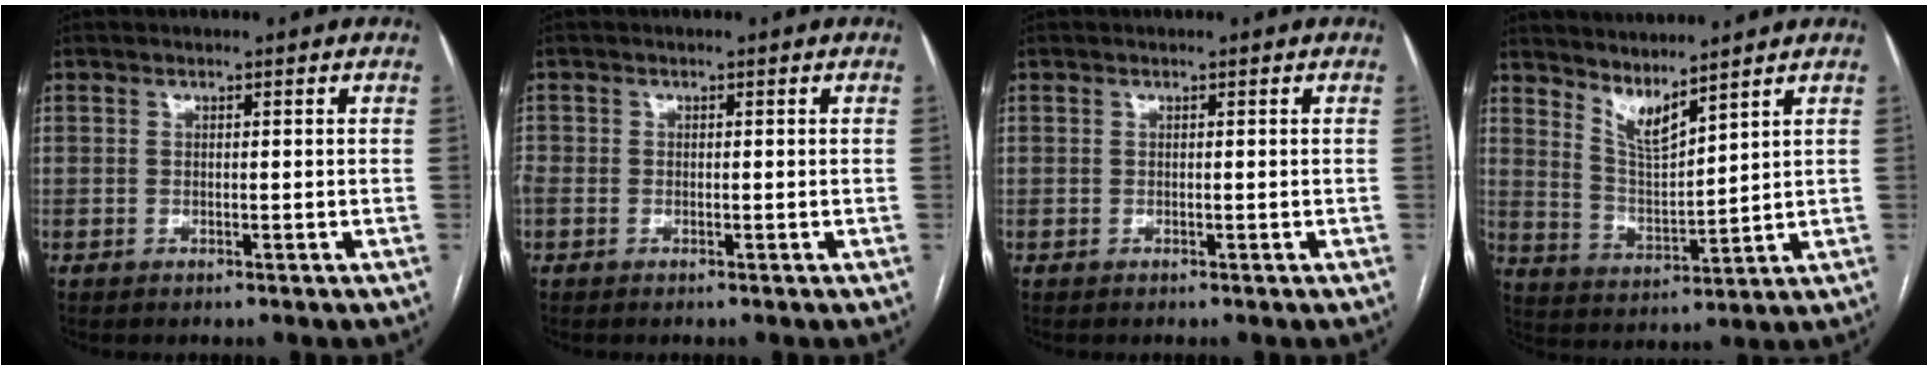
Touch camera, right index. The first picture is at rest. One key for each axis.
{"total": 1.6, "fx": -0.5, "fy": 1.3, "fz": 0.8, "tx": -0.032, "ty": 0.006, "tz": -0.011}
{"total": 0.0}
{"total": 6.1, "fx": 5.4, "fy": 0.4, "fz": 2.8, "tx": -0.063, "ty": -0.013, "tz": 0.115}